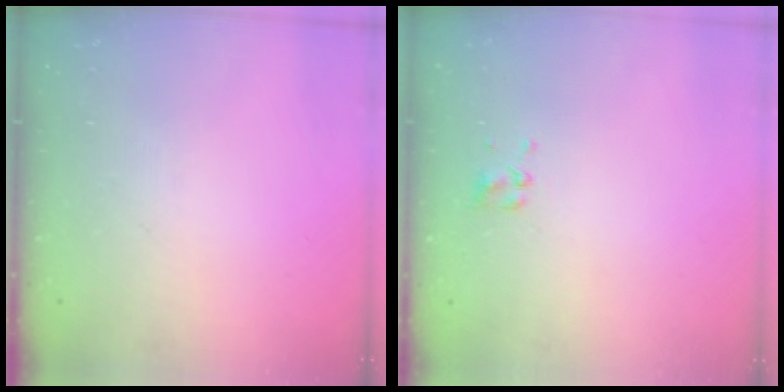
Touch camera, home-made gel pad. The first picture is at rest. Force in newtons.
{"total": 1.8, "press": 1.6, "slide": 0.8}